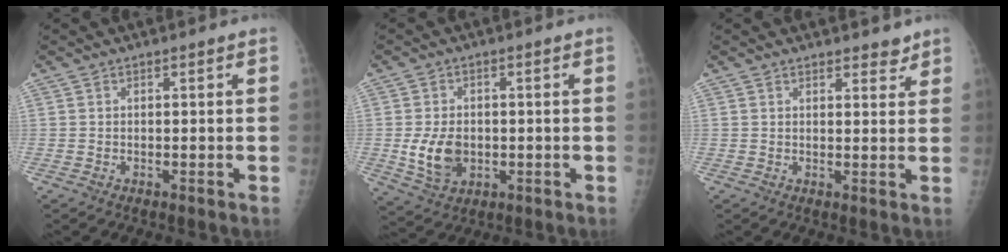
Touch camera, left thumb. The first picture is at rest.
{"total": 7.8, "force": [-1.0, 5.6, 5.4], "torque": [-0.081, -0.004, -0.006]}
{"total": 2.9, "force": [2.4, 1.1, 1.0], "torque": [0.005, -0.014, 0.031]}